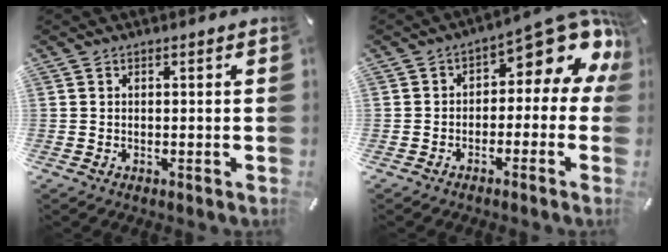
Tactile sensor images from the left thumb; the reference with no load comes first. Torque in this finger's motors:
{"motor_torque": [0.44, 0.38, 0.44, 0.49, 0.12]}